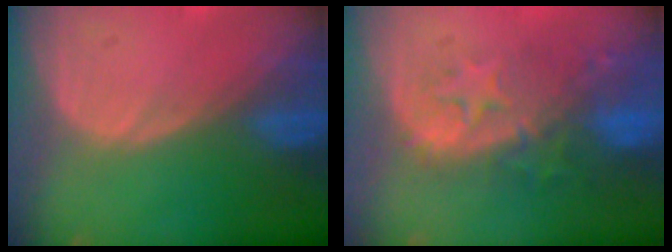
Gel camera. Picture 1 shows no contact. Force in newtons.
{"total": 9.9, "press": 8.7, "slide": 4.7}